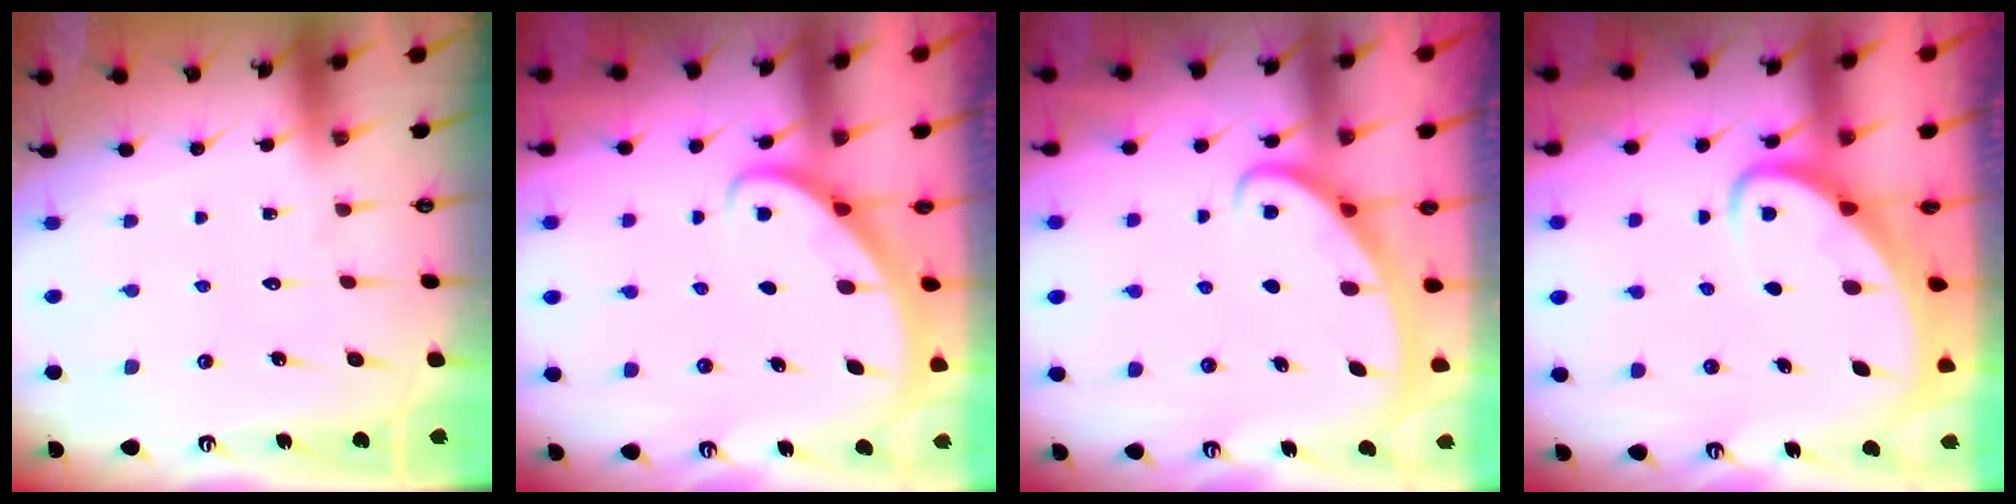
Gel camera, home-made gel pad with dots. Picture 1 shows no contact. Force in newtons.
{"total": 2.8, "press": 2.8, "slide": 0.2}
{"total": 3.0, "press": 3.0, "slide": 0.3}
{"total": 3.5, "press": 3.5, "slide": 0.5}